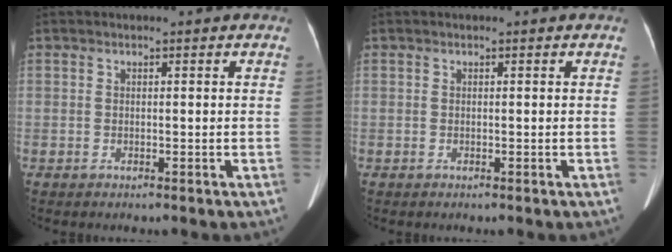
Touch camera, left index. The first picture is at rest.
{"total": 0.0}